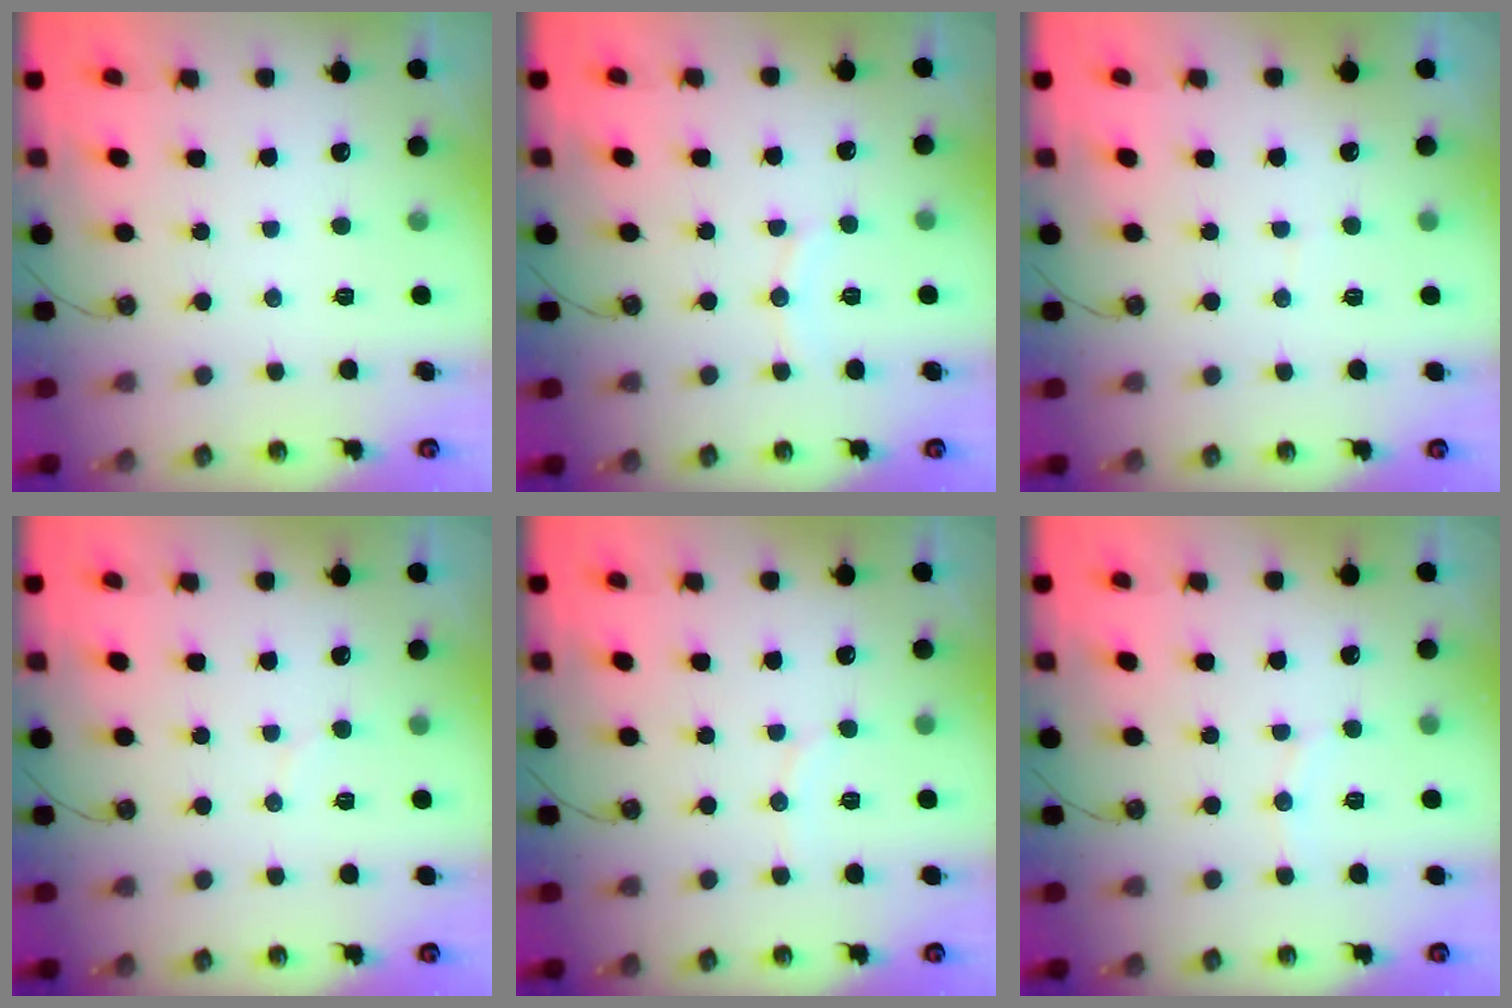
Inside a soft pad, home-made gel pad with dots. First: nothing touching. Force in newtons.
{"total": 6.8, "press": 6.8, "slide": 0.5}
{"total": 2.6, "press": 2.0, "slide": 1.6}
{"total": 2.7, "press": 2.7, "slide": 0.2}
{"total": 4.6, "press": 4.6, "slide": 0.6}
{"total": 4.5, "press": 4.1, "slide": 1.7}